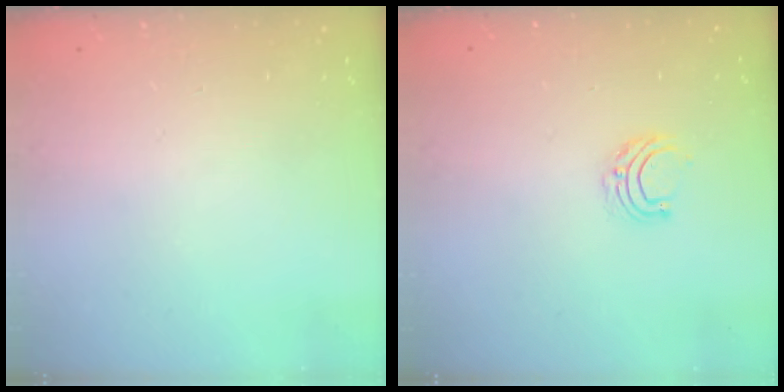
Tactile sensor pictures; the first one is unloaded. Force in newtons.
{"total": 5.0, "press": 5.0, "slide": 0.4}